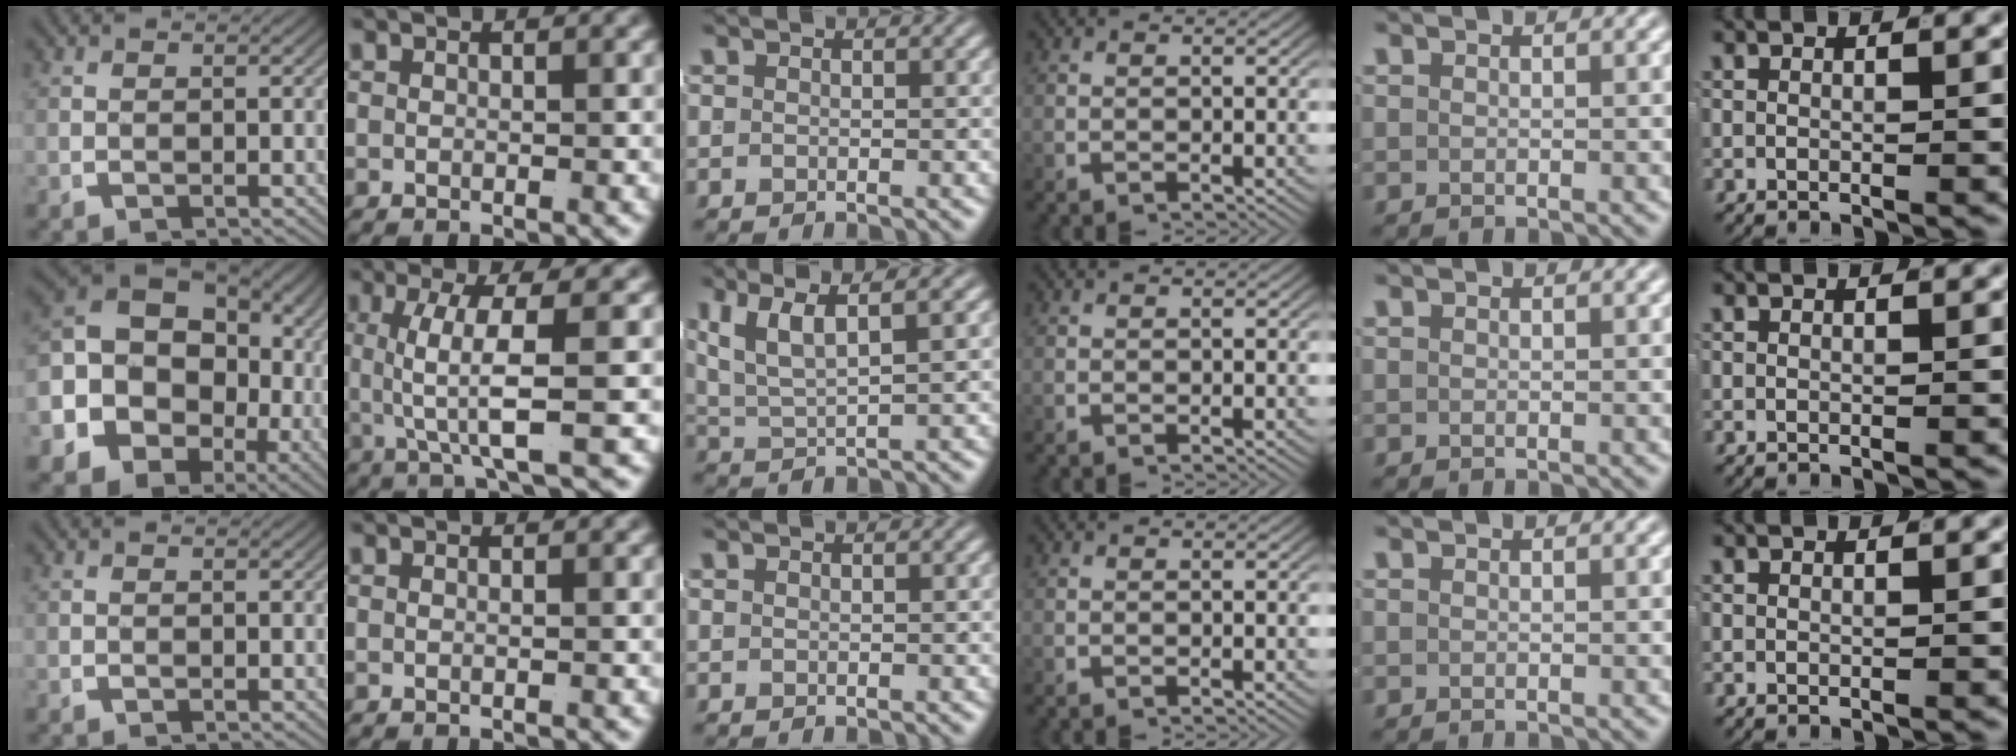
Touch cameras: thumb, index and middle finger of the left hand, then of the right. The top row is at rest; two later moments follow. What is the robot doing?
{"motion": "lift_and_place", "object": "shorts"}